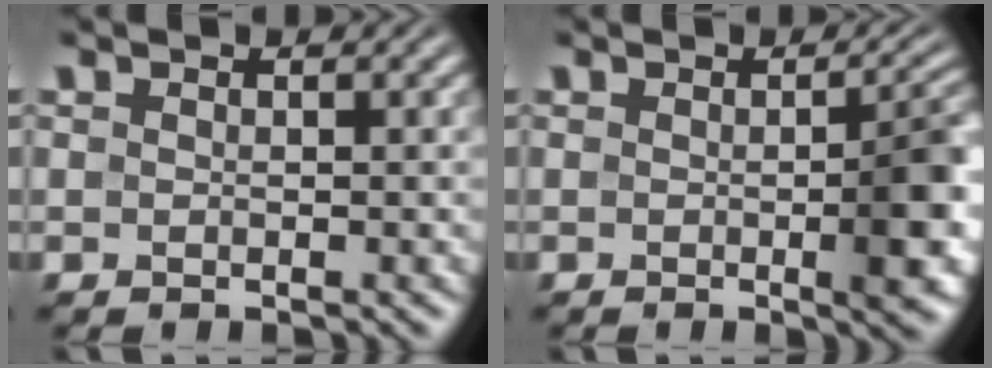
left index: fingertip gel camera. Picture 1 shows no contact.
{"total": 4.3, "force": [-0.5, 0.9, 4.2], "torque": [-0.053, -0.002, -0.006]}